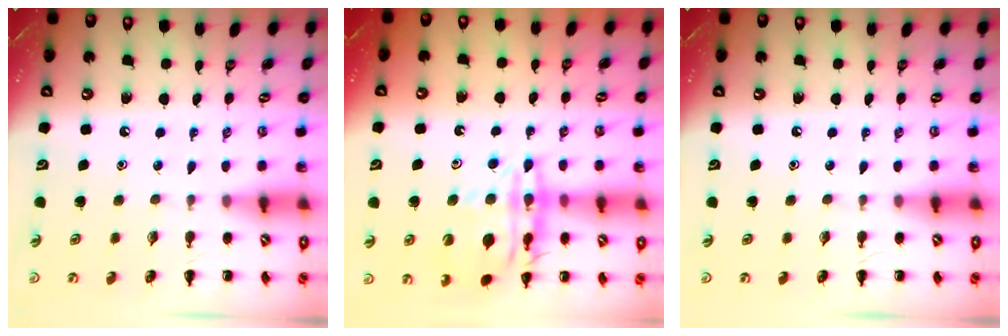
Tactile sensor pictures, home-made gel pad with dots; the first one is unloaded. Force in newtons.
{"total": 16.3, "press": 16.1, "slide": 2.3}
{"total": 0.0}